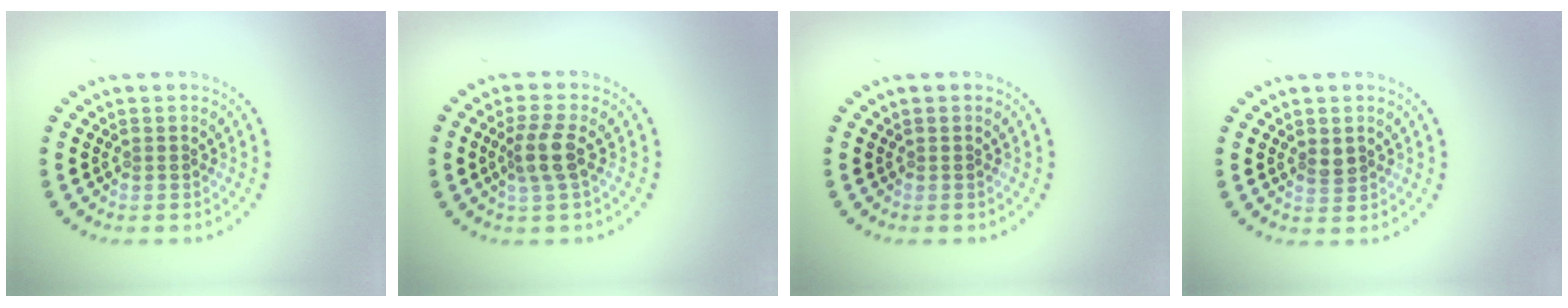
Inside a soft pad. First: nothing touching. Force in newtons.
{"total": 2.7, "press": 2.2, "slide": 1.5}
{"total": 0.0}
{"total": 1.2, "press": 1.2, "slide": 0.3}